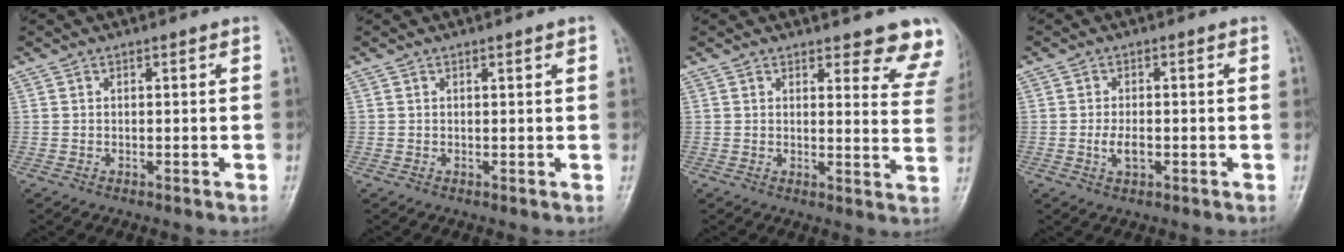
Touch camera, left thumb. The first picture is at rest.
{"total": 1.1, "force": [0.6, 0.1, 1.0], "torque": [-0.014, 0.000, 0.006]}
{"total": 9.4, "force": [8.3, 2.7, 3.5], "torque": [0.006, -0.049, 0.068]}
{"total": 3.3, "force": [-0.8, 1.7, 2.7], "torque": [-0.050, 0.001, -0.016]}